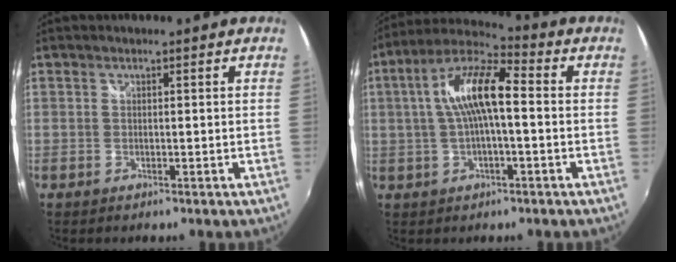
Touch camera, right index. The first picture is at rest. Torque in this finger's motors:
{"motor_torque": [1.02, -0.20, 0.77, 0.21]}